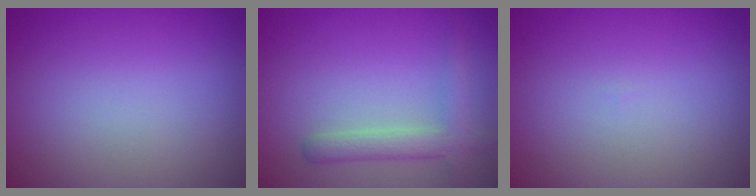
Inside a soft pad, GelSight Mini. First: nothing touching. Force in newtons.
{"total": 2.9, "press": 2.9, "slide": 0.2}
{"total": 0.0}